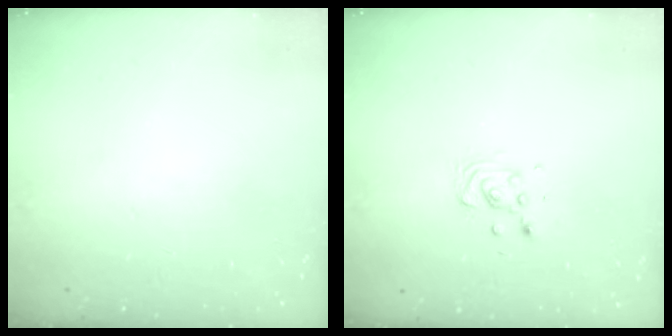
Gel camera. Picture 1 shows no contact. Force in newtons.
{"total": 6.2, "press": 6.0, "slide": 1.6}